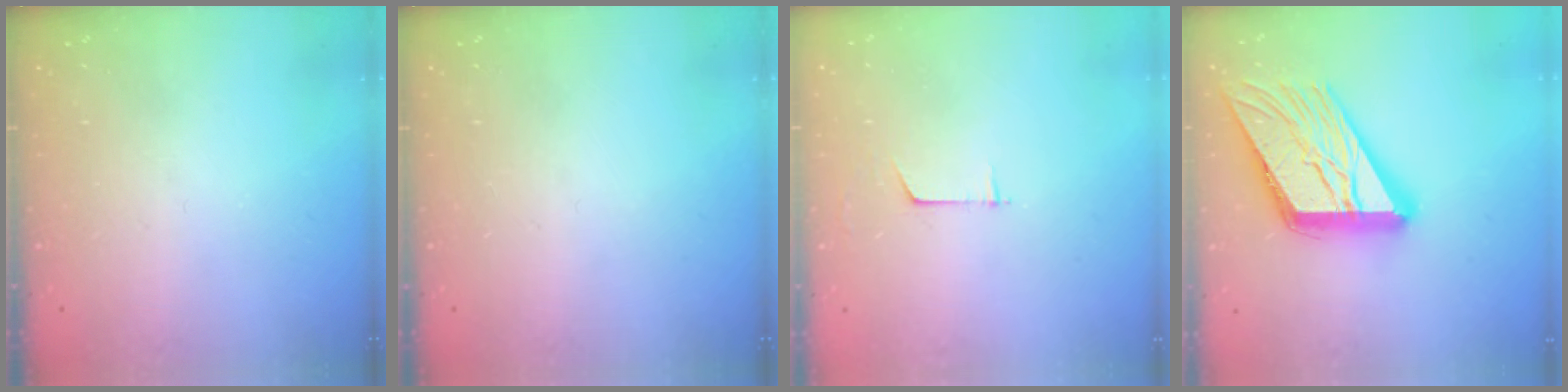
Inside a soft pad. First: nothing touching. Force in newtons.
{"total": 0.0}
{"total": 3.7, "press": 3.6, "slide": 0.4}
{"total": 21.6, "press": 21.4, "slide": 2.5}